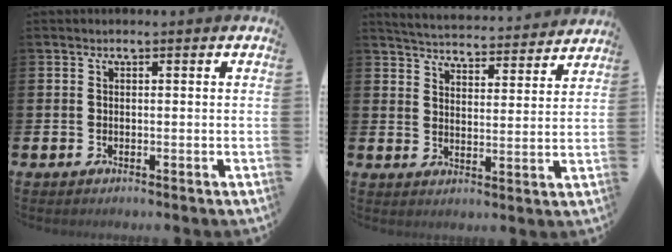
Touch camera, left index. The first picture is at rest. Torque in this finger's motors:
{"motor_torque": [-0.13, -0.36, 0.09, 0.02]}